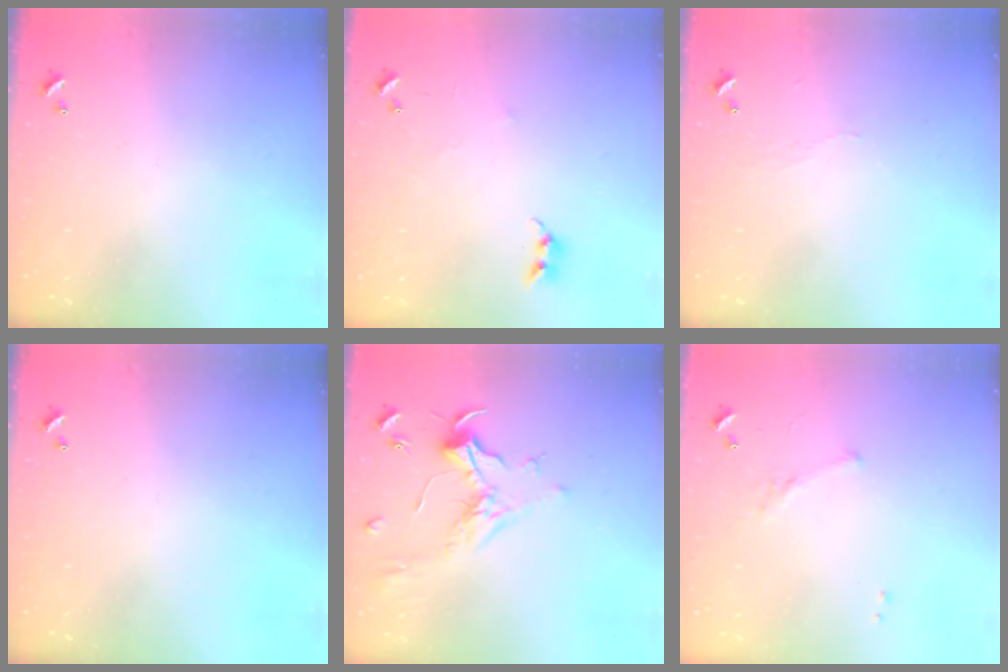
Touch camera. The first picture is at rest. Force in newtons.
{"total": 5.1, "press": 4.9, "slide": 1.1}
{"total": 2.0, "press": 1.9, "slide": 0.4}
{"total": 0.0}
{"total": 2.0, "press": 1.9, "slide": 0.7}
{"total": 5.9, "press": 5.9, "slide": 0.8}